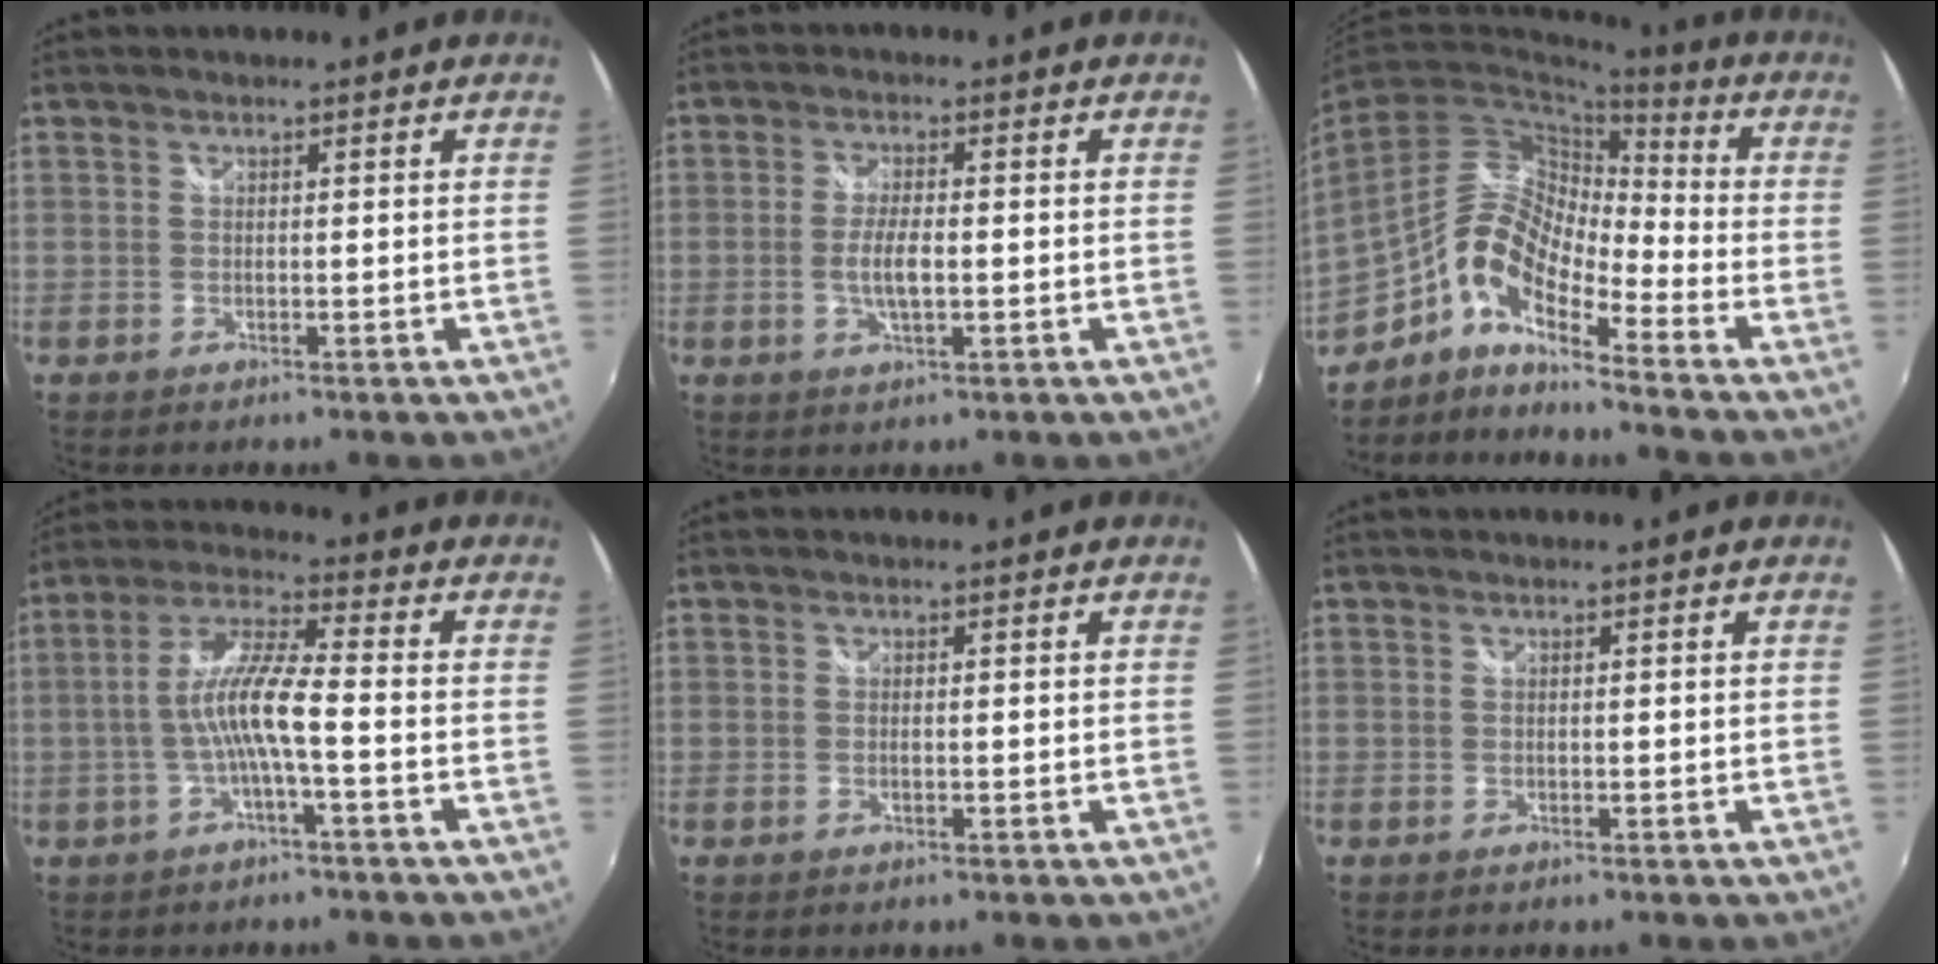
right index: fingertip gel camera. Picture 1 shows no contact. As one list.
[{"total": 4.6, "force": [-0.9, 1.2, 4.4], "torque": [-0.086, -0.003, -0.016]}, {"total": 11.3, "force": [-6.5, 4.0, 8.4], "torque": [-0.150, 0.008, -0.130]}, {"total": 8.4, "force": [-2.3, 0.5, 8.0], "torque": [-0.174, 0.010, -0.040]}, {"total": 0.8, "force": [-0.2, 0.1, 0.7], "torque": [-0.014, 0.000, -0.006]}, {"total": 0.0}]